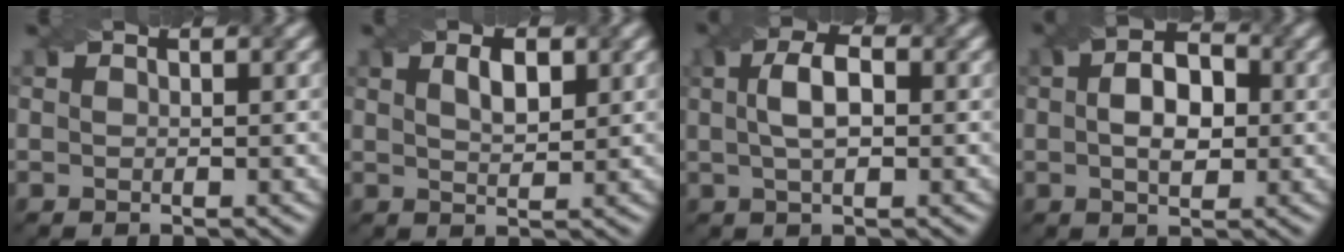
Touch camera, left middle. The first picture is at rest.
{"total": 1.1, "force": [0.3, 0.6, 0.9], "torque": [-0.012, 0.003, 0.023]}
{"total": 2.6, "force": [-0.2, 1.3, 2.3], "torque": [-0.041, 0.008, 0.008]}
{"total": 4.3, "force": [-0.3, 2.9, 3.2], "torque": [-0.039, 0.011, 0.003]}